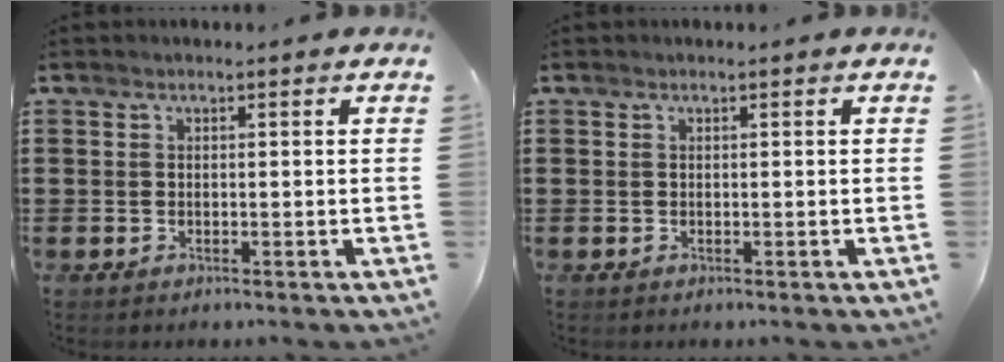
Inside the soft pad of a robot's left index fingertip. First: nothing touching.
{"total": 0.0}